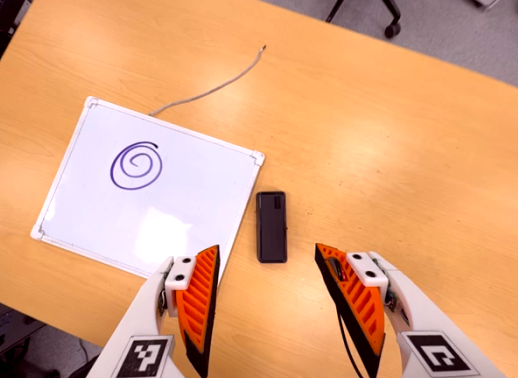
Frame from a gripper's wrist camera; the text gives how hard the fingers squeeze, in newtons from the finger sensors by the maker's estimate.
{"total": 0.0}